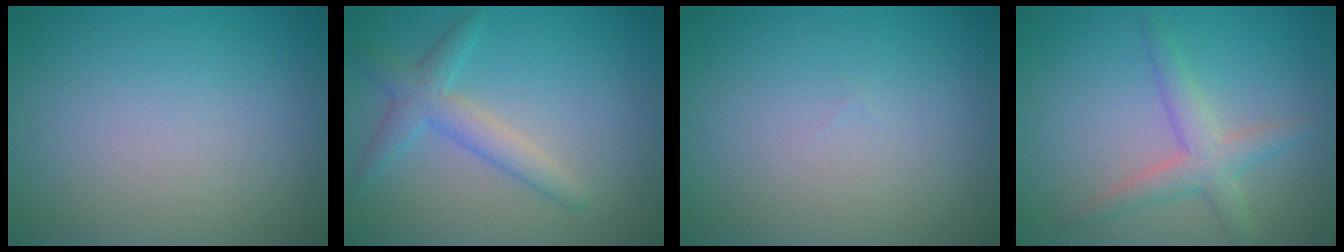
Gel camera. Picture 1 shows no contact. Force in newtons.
{"total": 3.0, "press": 3.0, "slide": 0.1}
{"total": 0.0}
{"total": 3.0, "press": 3.0, "slide": 0.2}